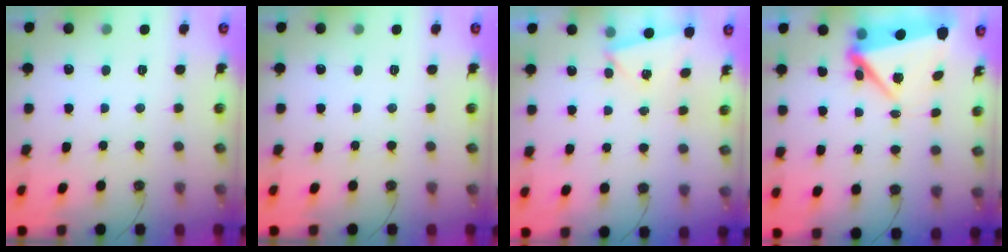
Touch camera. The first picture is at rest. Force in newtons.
{"total": 0.0}
{"total": 3.0, "press": 2.4, "slide": 1.7}
{"total": 7.1, "press": 7.0, "slide": 0.9}